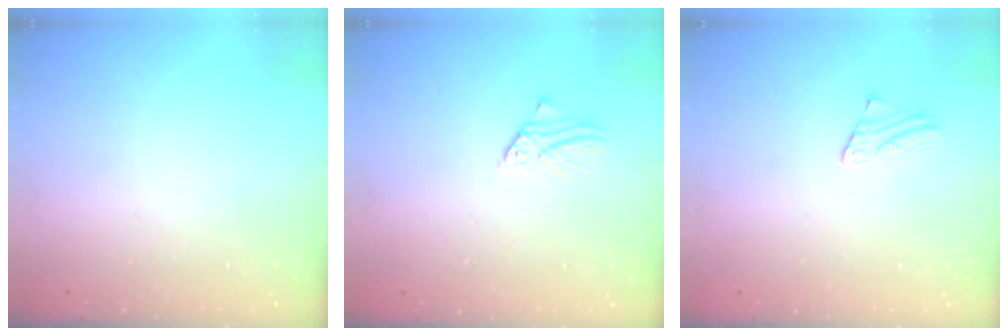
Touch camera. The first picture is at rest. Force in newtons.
{"total": 1.2, "press": 1.2, "slide": 0.1}
{"total": 1.2, "press": 1.2, "slide": 0.1}